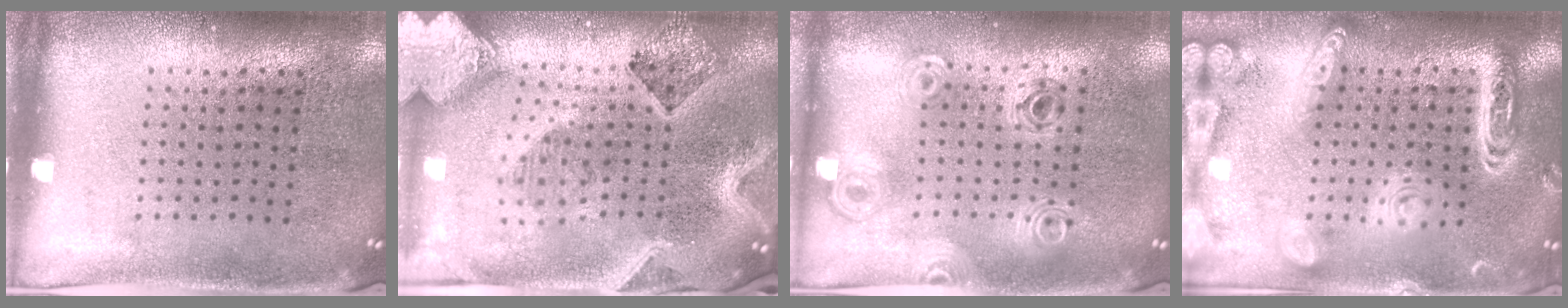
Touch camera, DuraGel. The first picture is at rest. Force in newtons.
{"total": 3.7, "press": 3.0, "slide": 2.2}
{"total": 0.8, "press": 0.8, "slide": 0.2}
{"total": 3.8, "press": 3.8, "slide": 0.3}